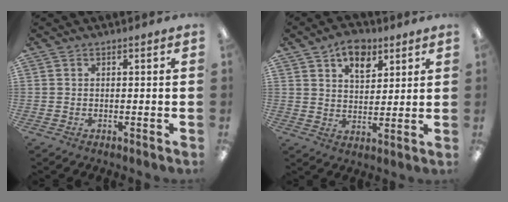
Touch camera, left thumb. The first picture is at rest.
{"total": 8.4, "force": [5.6, 4.9, 3.9], "torque": [-0.054, -0.022, 0.098]}